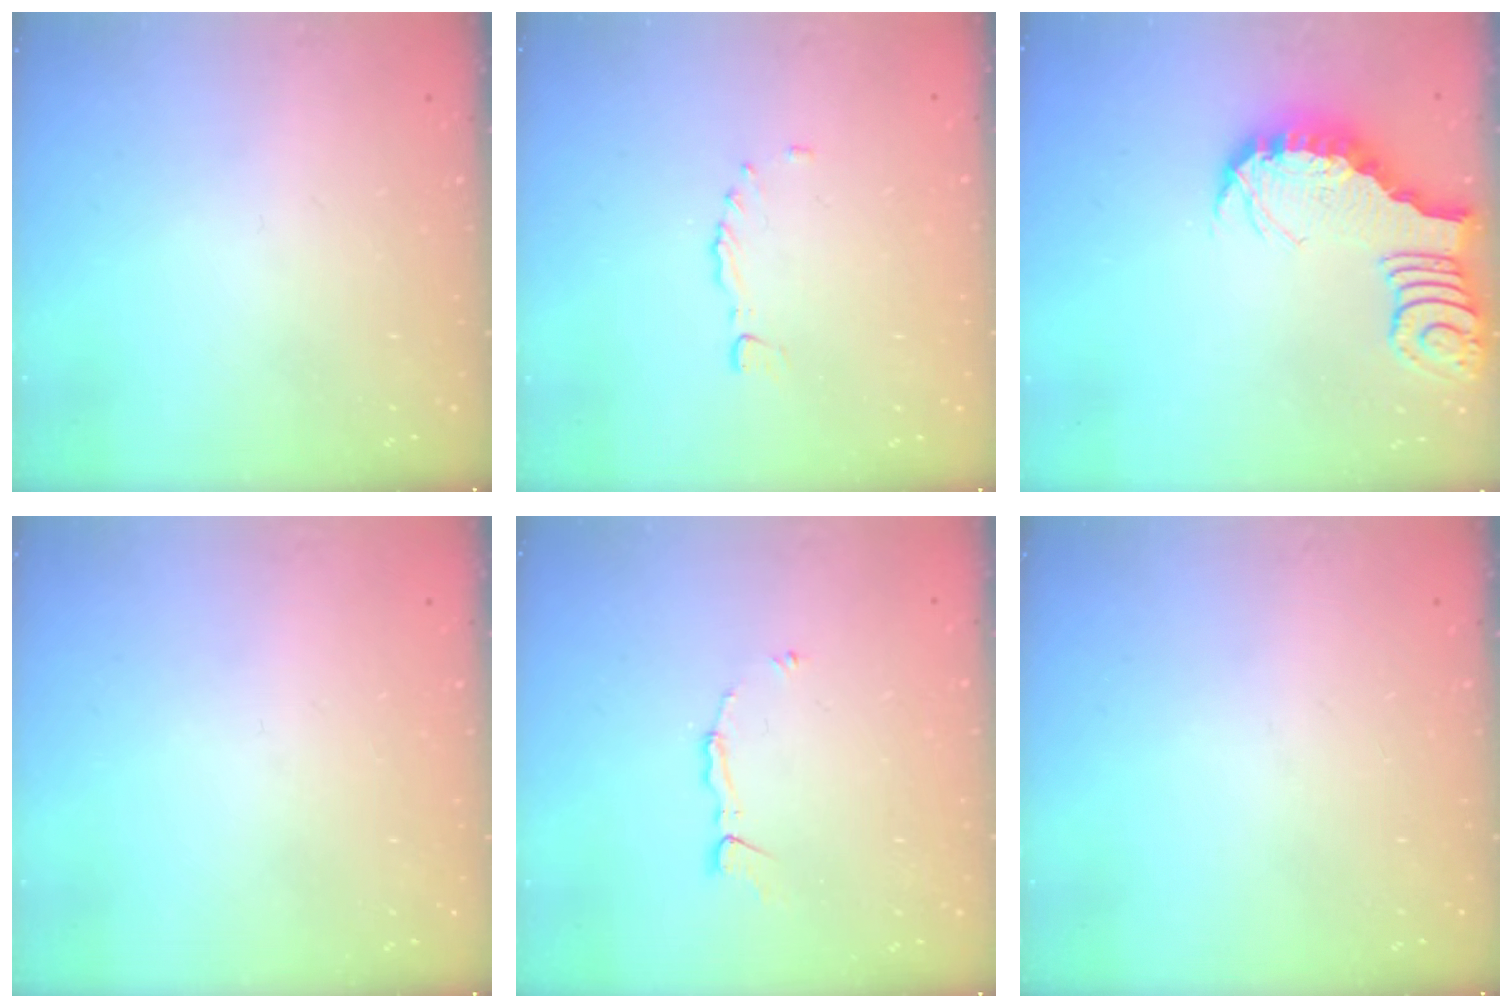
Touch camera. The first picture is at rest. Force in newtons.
{"total": 1.1, "press": 0.9, "slide": 0.7}
{"total": 3.4, "press": 3.4, "slide": 0.4}
{"total": 0.0}
{"total": 4.0, "press": 3.9, "slide": 0.5}
{"total": 0.0}